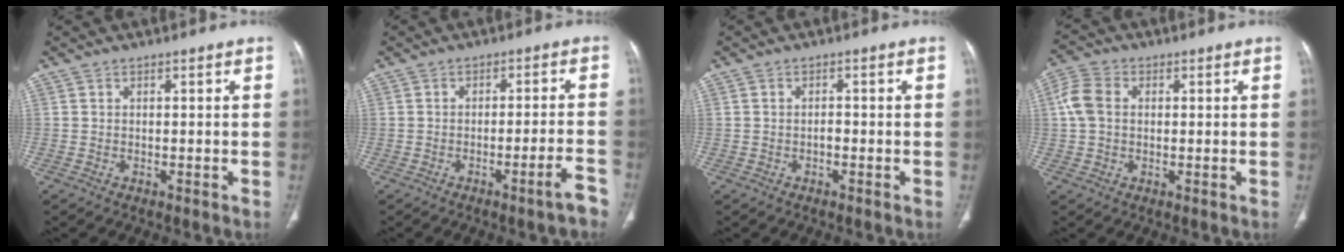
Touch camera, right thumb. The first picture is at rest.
{"total": 3.5, "force": [-2.4, 0.1, 2.5], "torque": [-0.045, 0.015, -0.032]}
{"total": 1.0, "force": [-0.5, 0.6, 0.6], "torque": [-0.008, 0.004, -0.010]}
{"total": 5.9, "force": [0.7, 4.4, 3.9], "torque": [-0.091, 0.017, 0.009]}